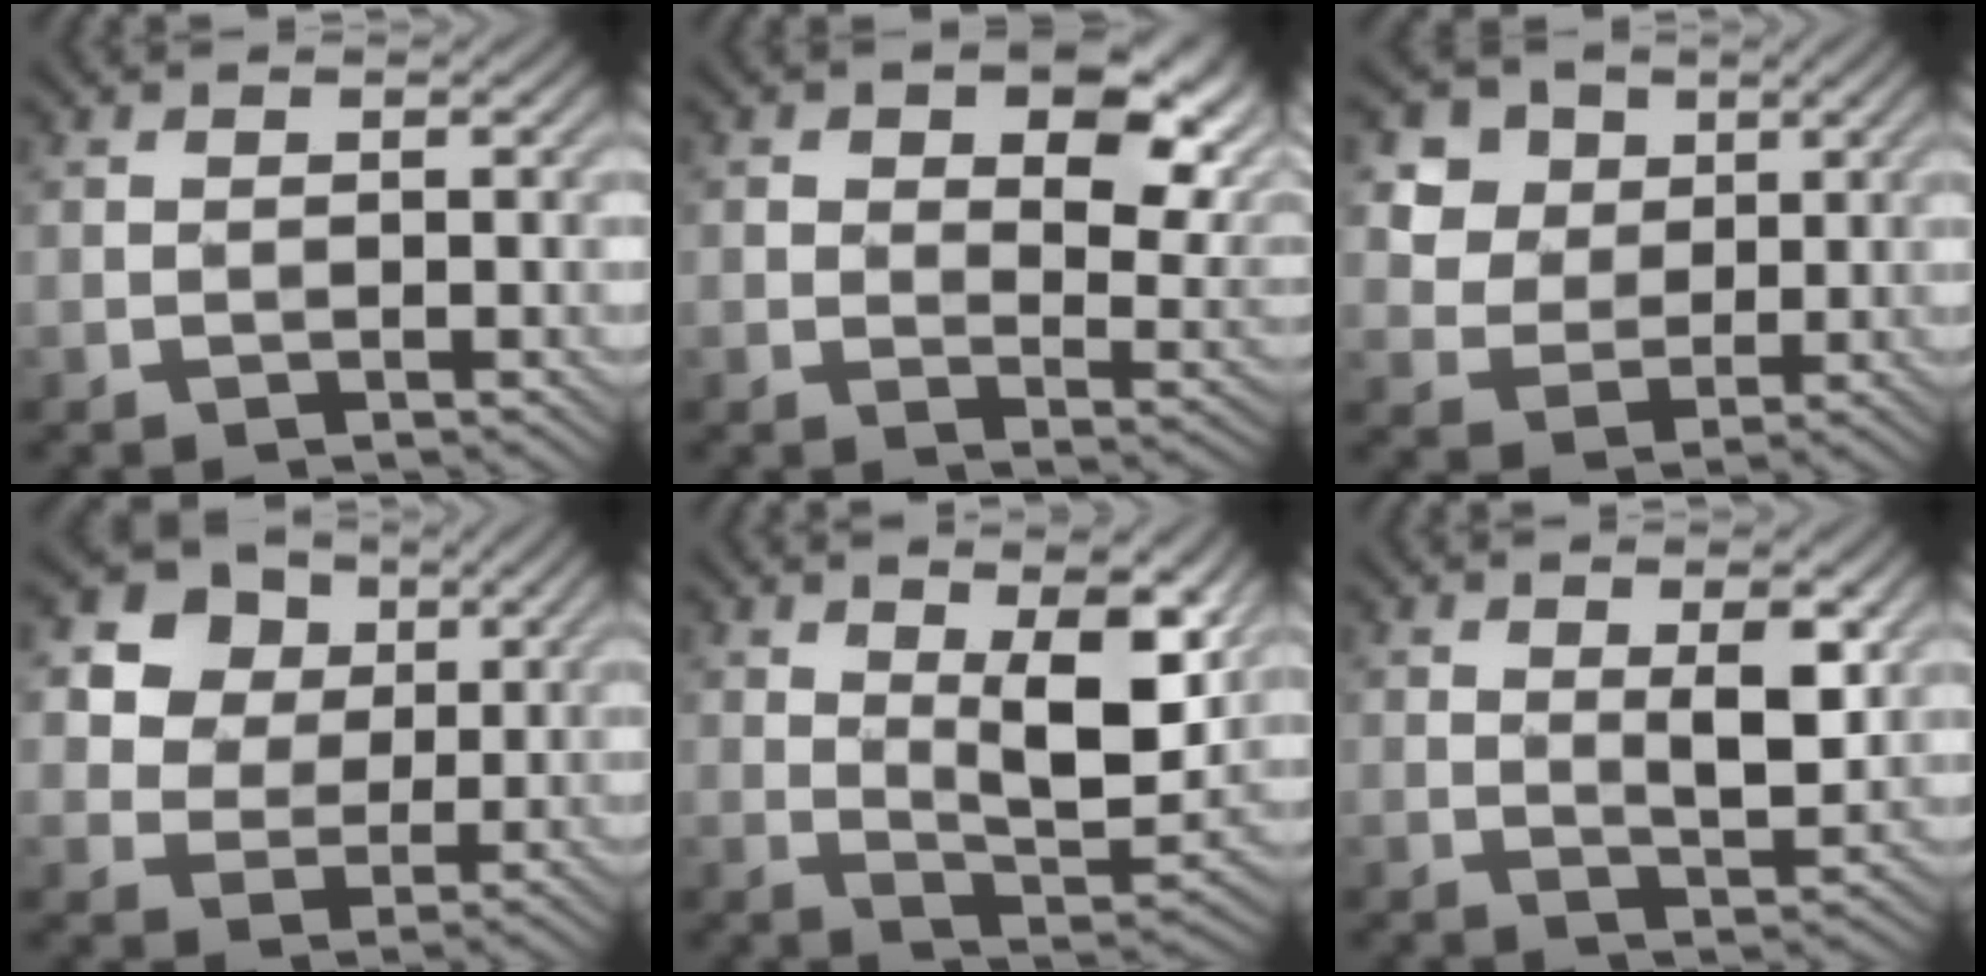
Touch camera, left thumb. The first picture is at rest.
{"total": 10.2, "force": [3.6, 5.6, 7.7], "torque": [-0.123, -0.006, 0.060]}
{"total": 8.1, "force": [4.3, 6.1, 3.0], "torque": [-0.119, -0.011, 0.087]}
{"total": 13.3, "force": [6.7, 10.1, 5.4], "torque": [-0.167, 0.019, 0.145]}
{"total": 11.7, "force": [5.0, 4.7, 9.5], "torque": [-0.167, -0.005, 0.076]}
{"total": 4.6, "force": [1.6, 1.5, 4.0], "torque": [-0.073, -0.003, 0.033]}